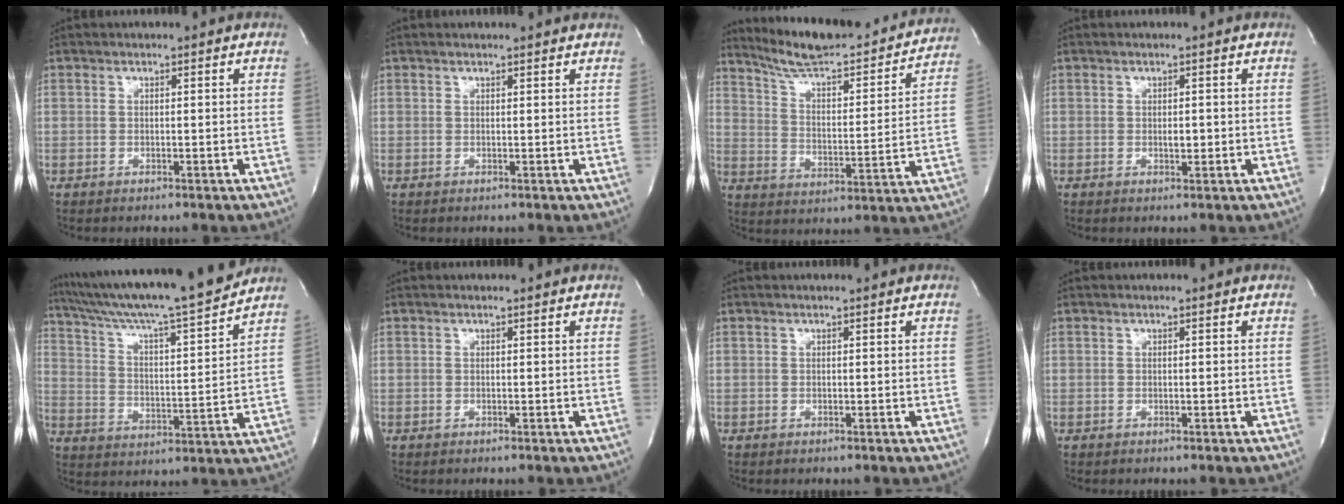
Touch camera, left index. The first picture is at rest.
{"total": 1.9, "force": [1.8, 0.2, 0.6], "torque": [-0.011, 0.010, 0.015]}
{"total": 21.5, "force": [19.2, 3.4, 9.1], "torque": [-0.133, -0.017, 0.268]}
{"total": 1.3, "force": [-0.9, 0.4, 0.8], "torque": [-0.013, -0.006, -0.012]}
{"total": 19.6, "force": [17.3, -0.9, 9.1], "torque": [-0.156, -0.024, 0.270]}
{"total": 0.0}
{"total": 0.0}
{"total": 0.0}